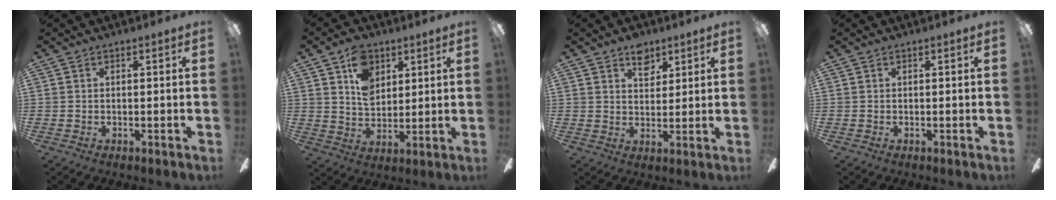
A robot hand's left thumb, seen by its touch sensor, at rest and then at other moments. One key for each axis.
{"total": 10.0, "fx": 5.2, "fy": 6.9, "fz": 5.2, "tx": -0.081, "ty": -0.005, "tz": 0.095}
{"total": 6.1, "fx": 4.2, "fy": 3.7, "fz": 2.5, "tx": -0.024, "ty": -0.015, "tz": 0.071}
{"total": 0.0}